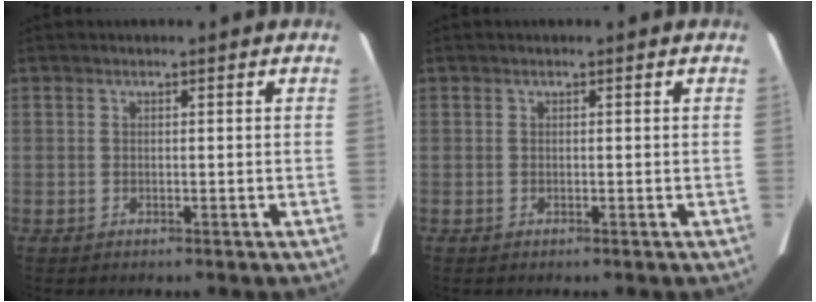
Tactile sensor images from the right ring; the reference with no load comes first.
{"total": 0.0}